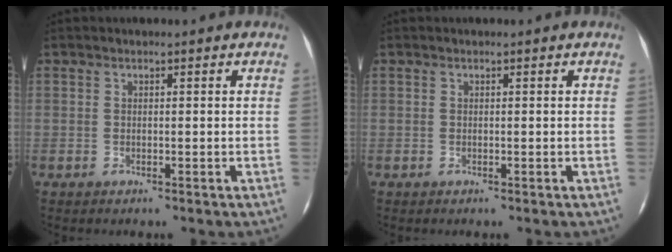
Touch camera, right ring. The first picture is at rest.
{"total": 0.0}